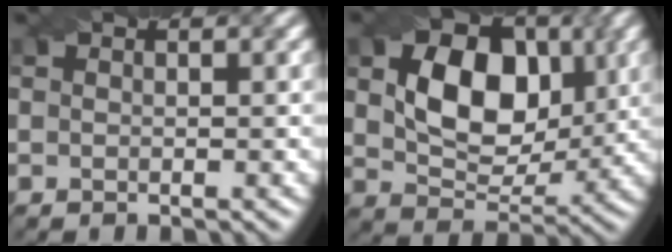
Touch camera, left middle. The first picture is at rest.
{"total": 9.2, "force": [1.8, 6.4, 6.4], "torque": [-0.122, -0.003, 0.032]}